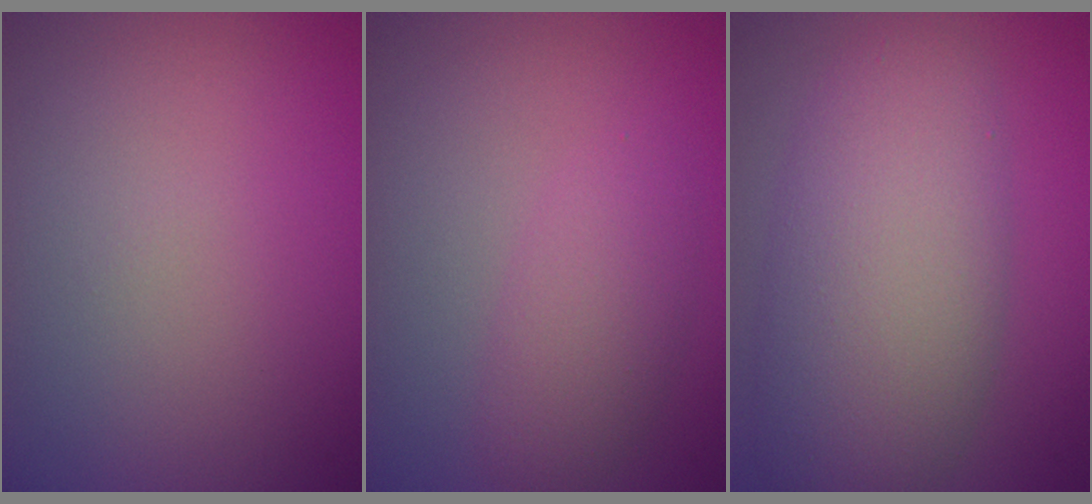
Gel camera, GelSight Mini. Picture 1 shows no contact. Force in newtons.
{"total": 2.7, "press": 2.7, "slide": 0.1}
{"total": 8.5, "press": 8.5, "slide": 0.6}